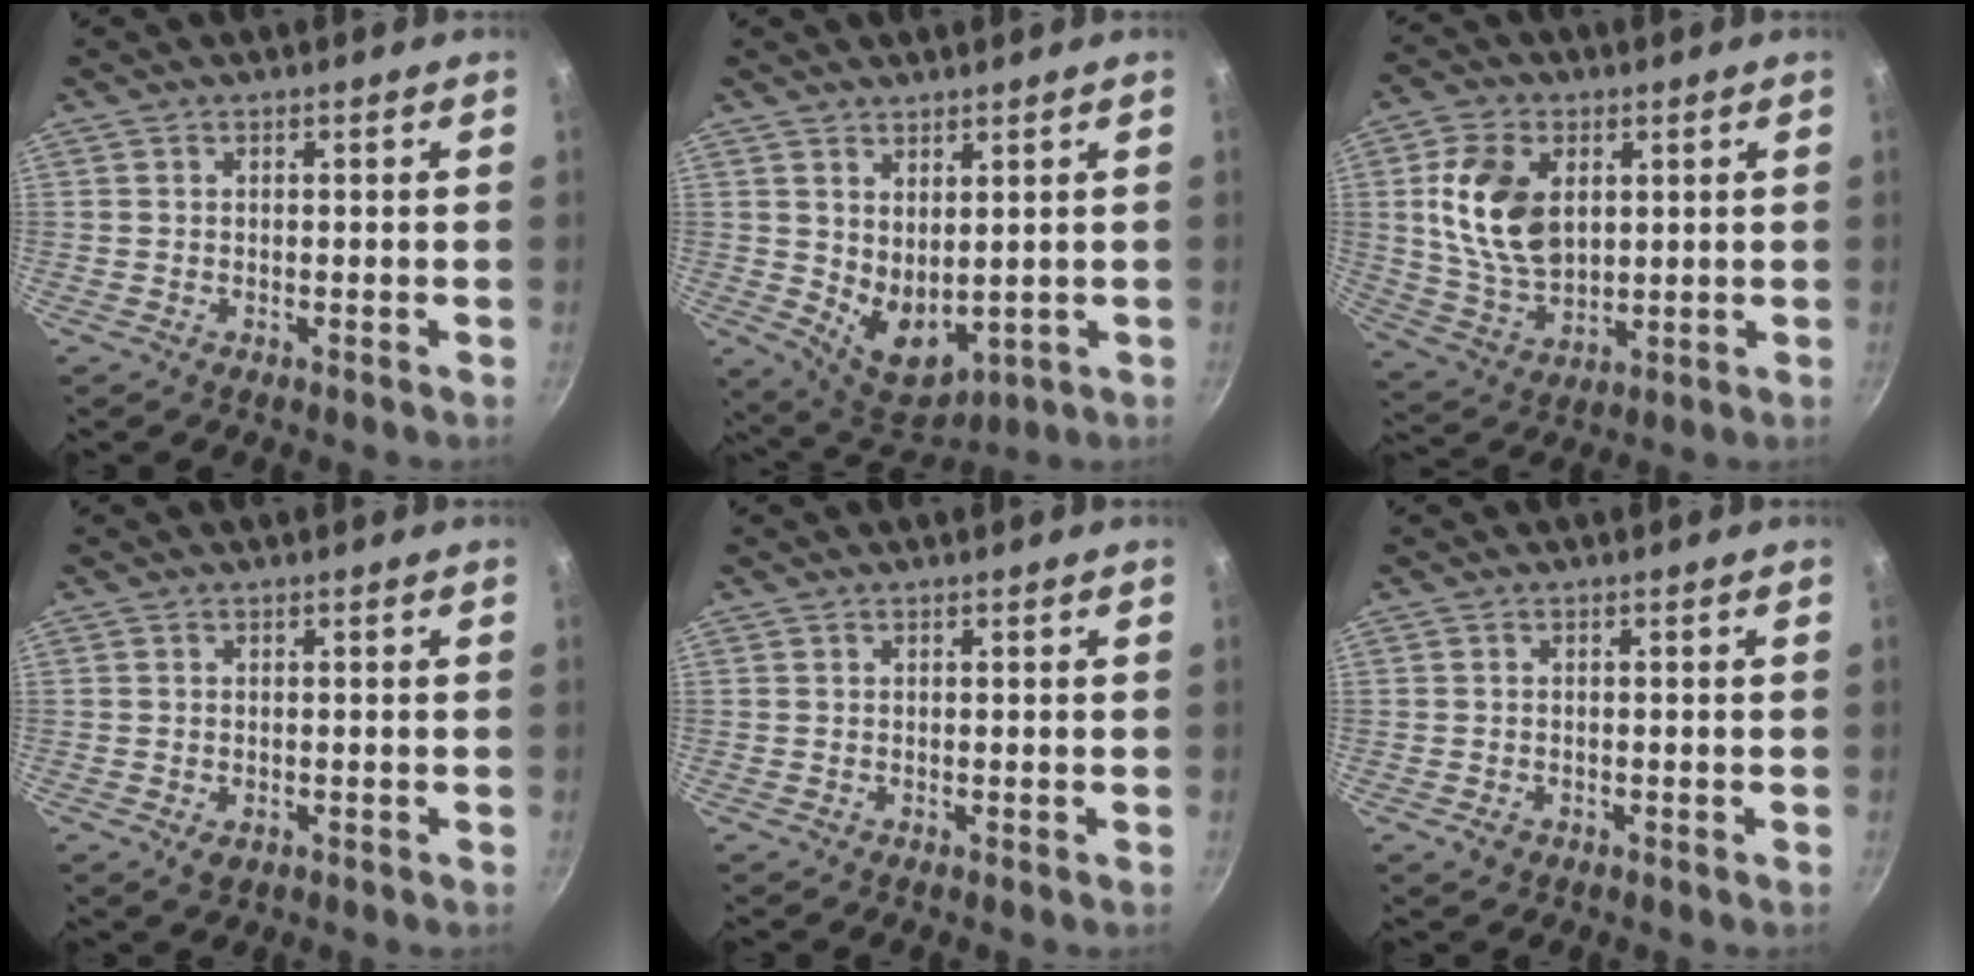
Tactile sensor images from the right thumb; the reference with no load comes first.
{"total": 8.7, "force": [2.0, 5.3, 6.7], "torque": [-0.081, -0.036, 0.056]}
{"total": 14.6, "force": [3.0, 9.7, 10.4], "torque": [-0.176, -0.015, 0.065]}
{"total": 1.9, "force": [-0.6, 1.4, 1.2], "torque": [-0.019, -0.005, -0.005]}
{"total": 0.0}
{"total": 1.8, "force": [-0.9, 1.4, 0.8], "torque": [-0.017, 0.002, -0.009]}